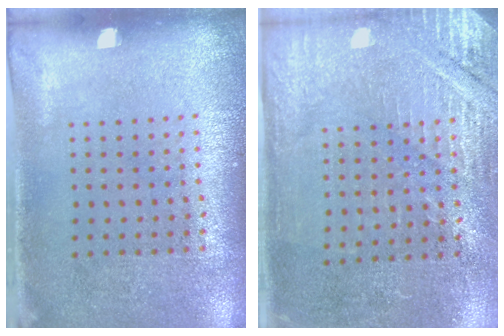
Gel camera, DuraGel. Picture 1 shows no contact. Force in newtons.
{"total": 2.9, "press": 2.9, "slide": 0.4}